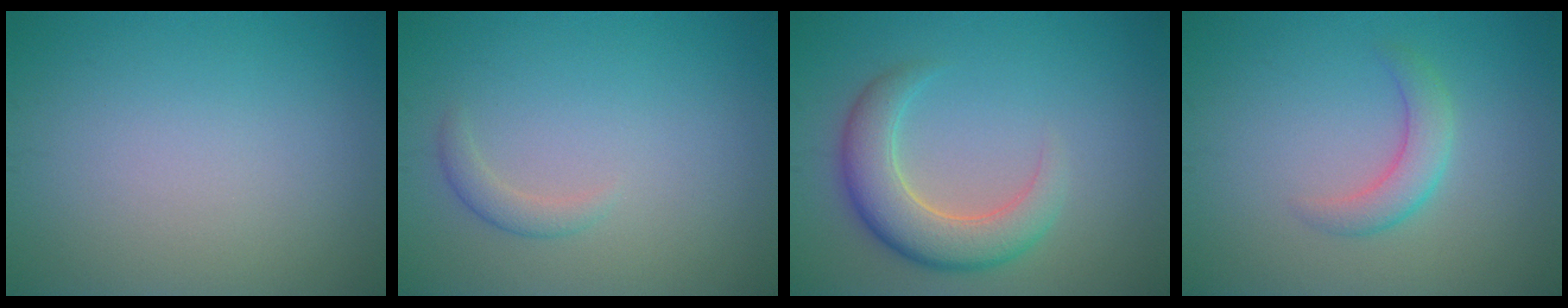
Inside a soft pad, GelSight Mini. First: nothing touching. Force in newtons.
{"total": 1.3, "press": 1.3, "slide": 0.1}
{"total": 5.4, "press": 5.4, "slide": 0.4}
{"total": 2.5, "press": 2.5, "slide": 0.1}